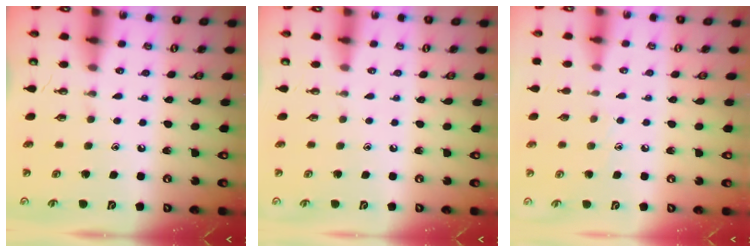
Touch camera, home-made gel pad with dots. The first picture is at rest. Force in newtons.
{"total": 0.0}
{"total": 5.3, "press": 5.2, "slide": 0.5}